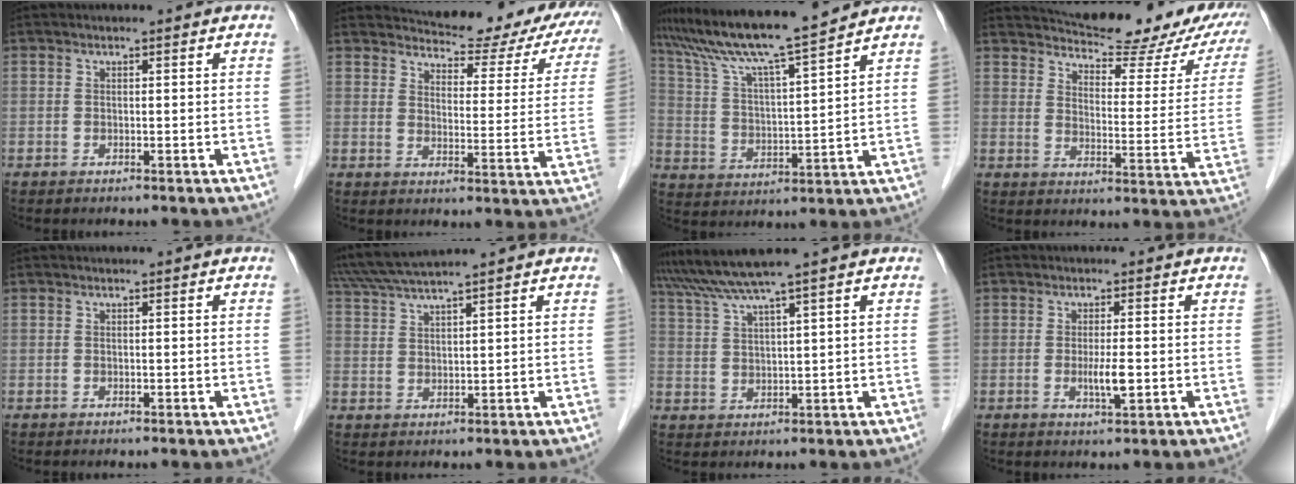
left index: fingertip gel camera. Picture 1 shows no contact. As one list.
[{"total": 19.6, "force": [17.4, 5.8, 7.0], "torque": [-0.066, -0.028, 0.189]}, {"total": 13.6, "force": [12.1, -1.3, 6.1], "torque": [-0.120, 0.010, 0.213]}, {"total": 22.7, "force": [19.8, 5.9, 9.2], "torque": [-0.112, -0.028, 0.233]}, {"total": 0.0}, {"total": 8.7, "force": [7.6, -1.0, 4.1], "torque": [-0.077, 0.031, 0.133]}, {"total": 6.7, "force": [5.4, -1.9, 3.3], "torque": [-0.069, 0.012, 0.106]}, {"total": 3.0, "force": [-0.4, 0.3, 2.9], "torque": [-0.056, -0.006, -0.005]}]